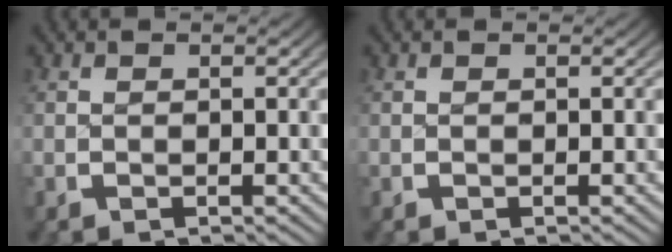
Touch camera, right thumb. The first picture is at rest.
{"total": 0.0}